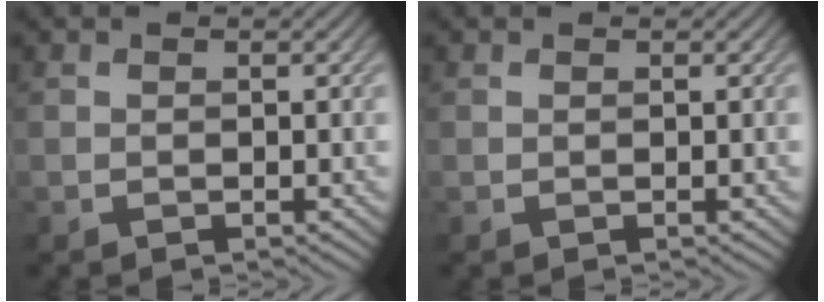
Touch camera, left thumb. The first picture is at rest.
{"total": 0.0}